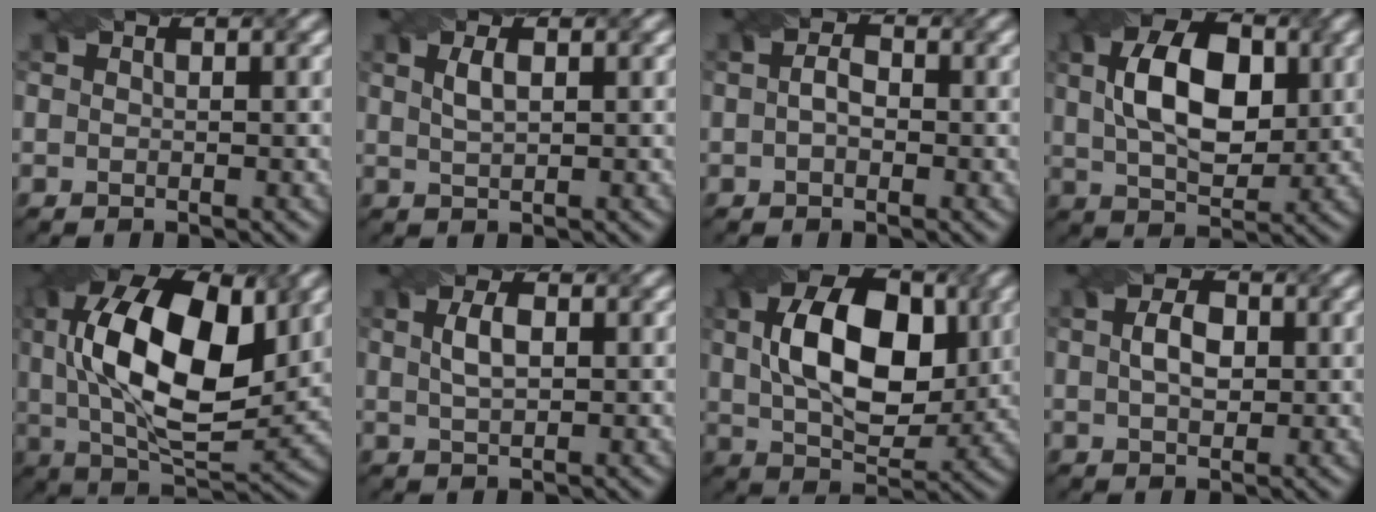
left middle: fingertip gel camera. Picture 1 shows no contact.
{"total": 1.7, "force": [0.7, 0.6, 1.4], "torque": [-0.031, 0.003, 0.016]}
{"total": 1.9, "force": [-0.1, 1.2, 1.5], "torque": [-0.029, 0.005, -0.005]}
{"total": 9.3, "force": [1.9, 5.4, 7.4], "torque": [-0.130, 0.012, 0.030]}
{"total": 14.5, "force": [3.0, 7.2, 12.2], "torque": [-0.219, 0.007, 0.055]}
{"total": 2.3, "force": [0.6, 1.1, 2.0], "torque": [-0.045, 0.003, 0.013]}
{"total": 10.8, "force": [1.9, 6.2, 8.6], "torque": [-0.143, 0.011, 0.031]}
{"total": 3.1, "force": [0.5, 1.9, 2.4], "torque": [-0.051, 0.005, 0.008]}